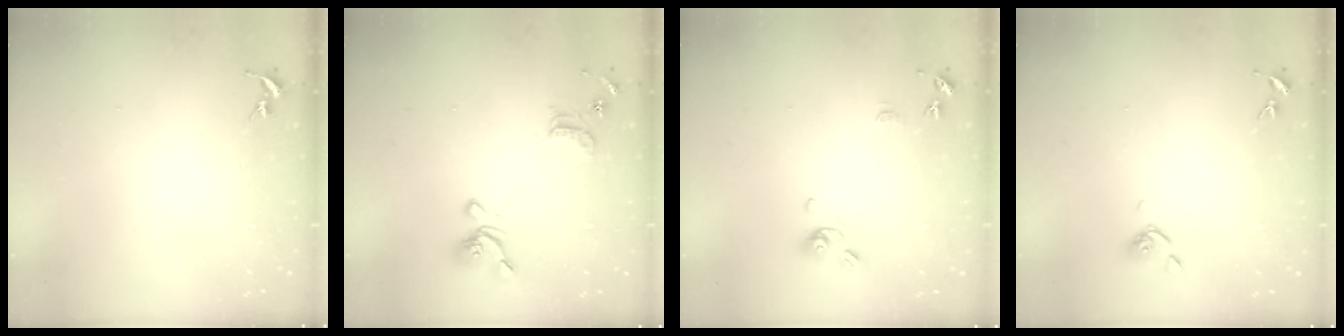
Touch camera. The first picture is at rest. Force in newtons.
{"total": 14.2, "press": 14.1, "slide": 1.6}
{"total": 9.4, "press": 9.4, "slide": 0.9}
{"total": 6.0, "press": 5.9, "slide": 0.8}